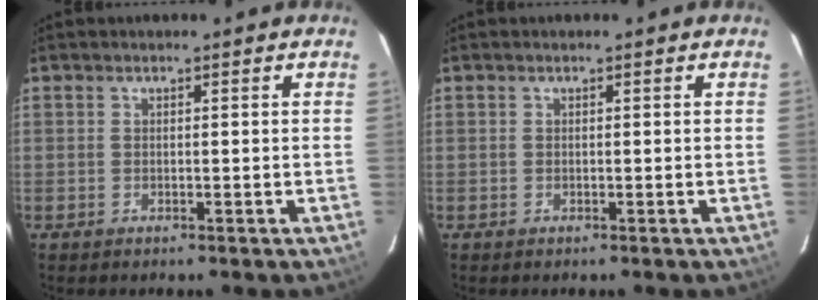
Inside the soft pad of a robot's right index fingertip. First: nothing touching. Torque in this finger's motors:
{"motor_torque": [0.00, 0.00, 0.00, 0.00]}